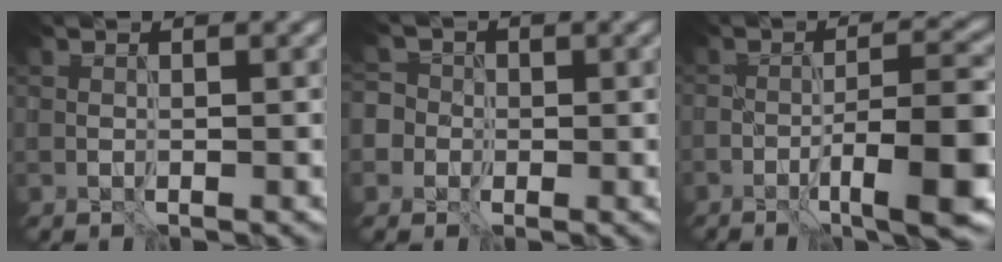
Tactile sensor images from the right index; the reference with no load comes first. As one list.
[{"total": 6.1, "force": [-0.8, 5.8, 1.7], "torque": [-0.024, 0.021, -0.060]}, {"total": 7.2, "force": [-3.5, 1.3, 6.2], "torque": [-0.075, 0.009, -0.052]}]